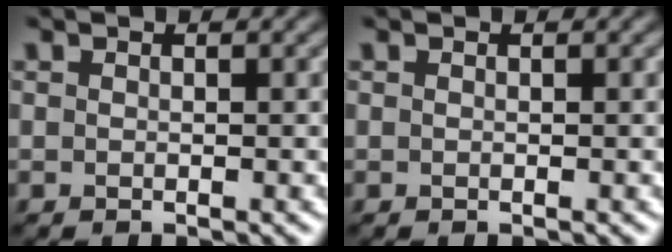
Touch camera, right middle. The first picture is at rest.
{"total": 0.0}